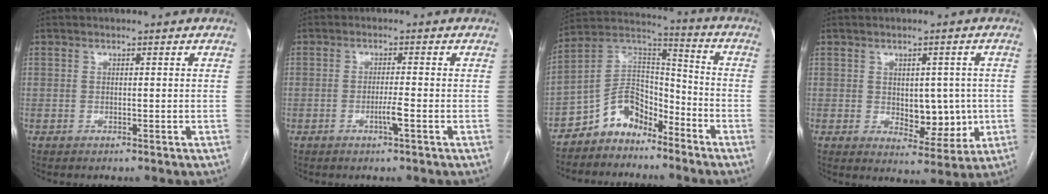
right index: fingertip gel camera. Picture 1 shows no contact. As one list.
[{"total": 2.5, "force": [-1.0, -0.2, 2.3], "torque": [-0.045, -0.003, -0.019]}, {"total": 9.4, "force": [-6.8, 5.3, 3.7], "torque": [-0.073, 0.046, -0.131]}, {"total": 7.4, "force": [-0.3, 4.1, 6.1], "torque": [-0.071, 0.001, 0.009]}]